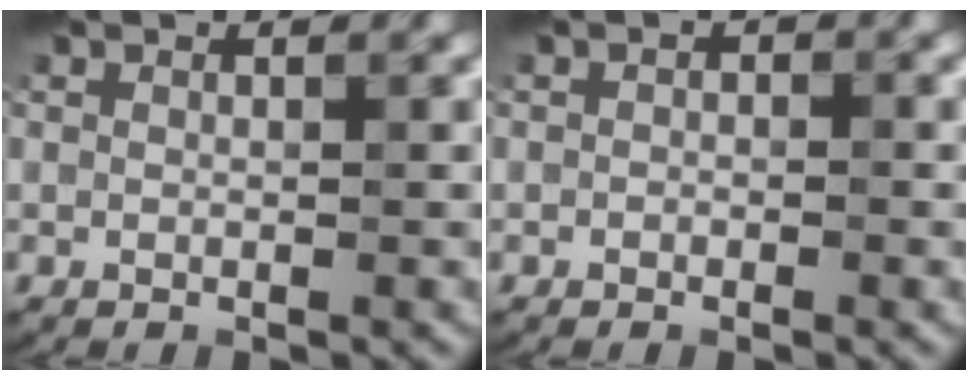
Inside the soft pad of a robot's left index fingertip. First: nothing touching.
{"total": 0.7, "force": [-0.7, 0.3, -0.2], "torque": [0.002, -0.006, -0.006]}